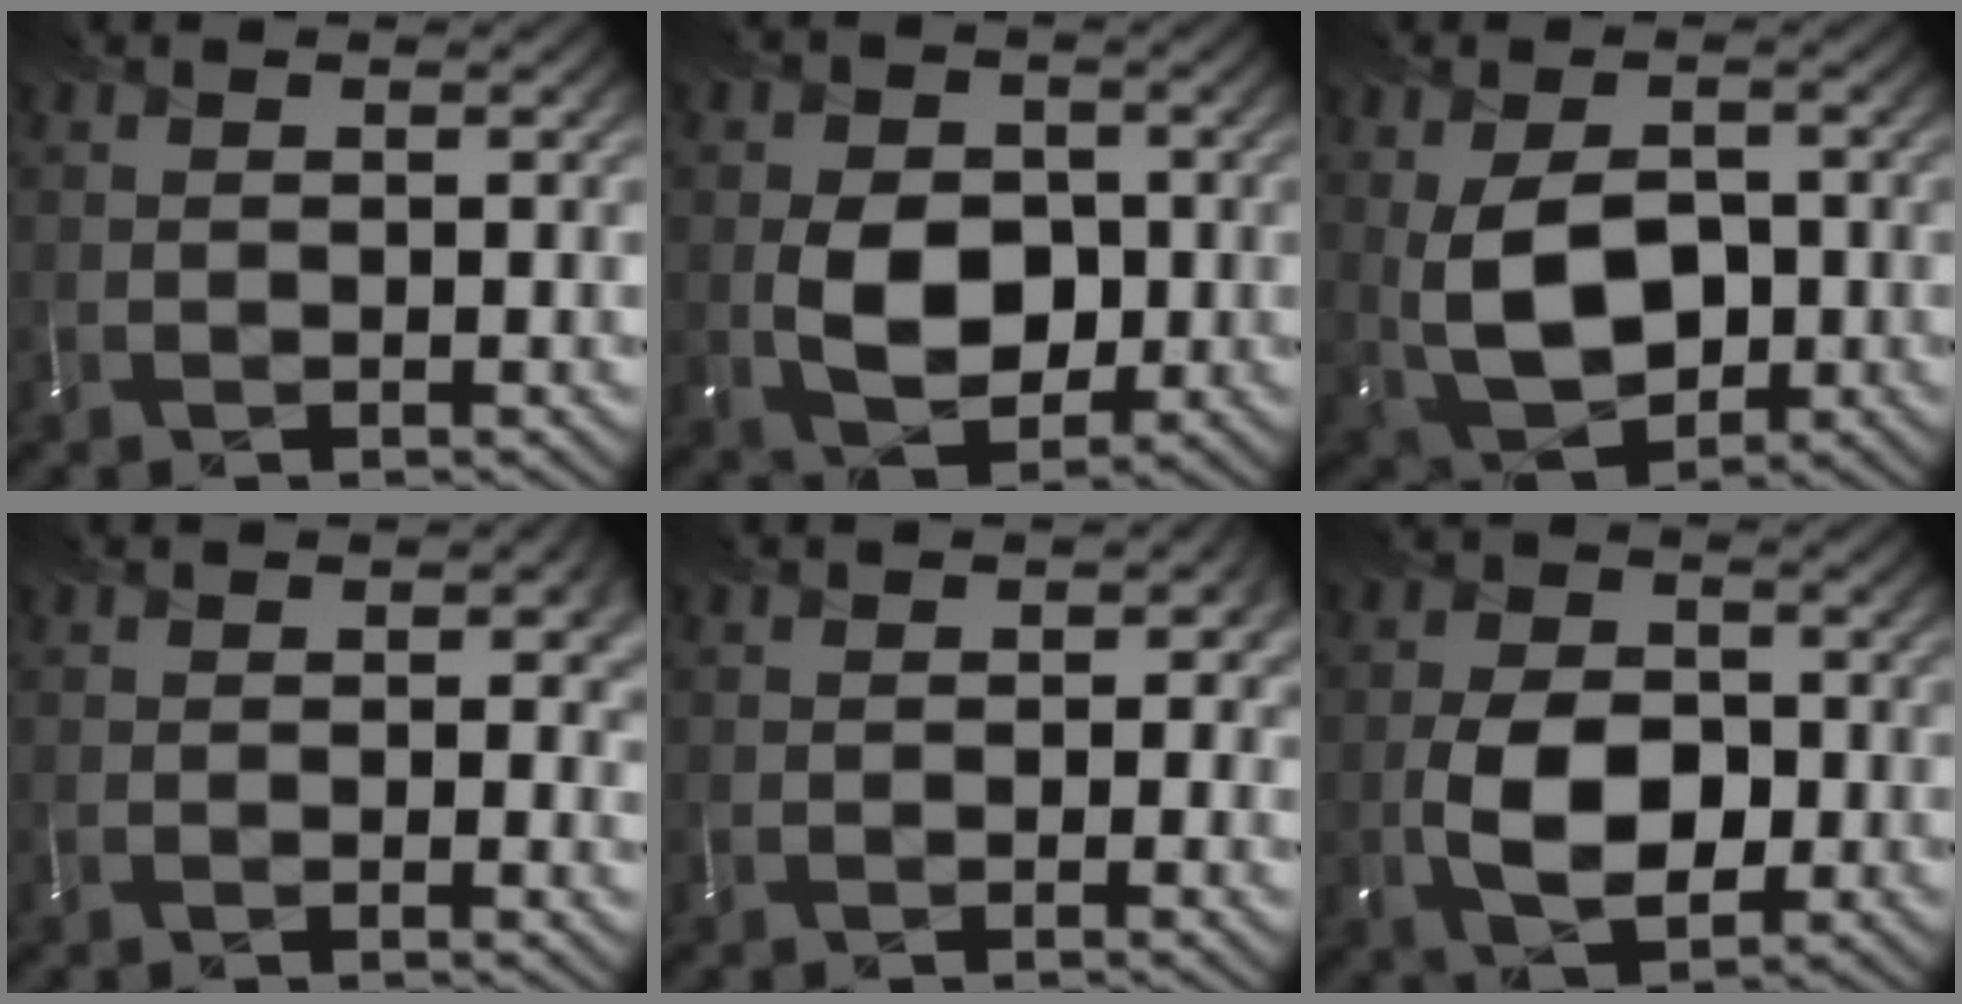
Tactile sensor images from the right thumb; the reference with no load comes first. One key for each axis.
{"total": 7.2, "fx": -1.1, "fy": 5.3, "fz": 4.7, "tx": -0.089, "ty": -0.012, "tz": -0.022}
{"total": 9.3, "fx": -0.6, "fy": 6.1, "fz": 6.9, "tx": -0.150, "ty": -0.013, "tz": -0.007}
{"total": 3.1, "fx": 0.7, "fy": 2.1, "fz": 2.2, "tx": -0.025, "ty": -0.004, "tz": 0.015}
{"total": 3.2, "fx": 0.2, "fy": 2.6, "fz": 1.9, "tx": -0.014, "ty": 0.004, "tz": 0.007}
{"total": 7.1, "fx": -1.9, "fy": 4.7, "fz": 5.0, "tx": -0.101, "ty": -0.011, "tz": -0.037}